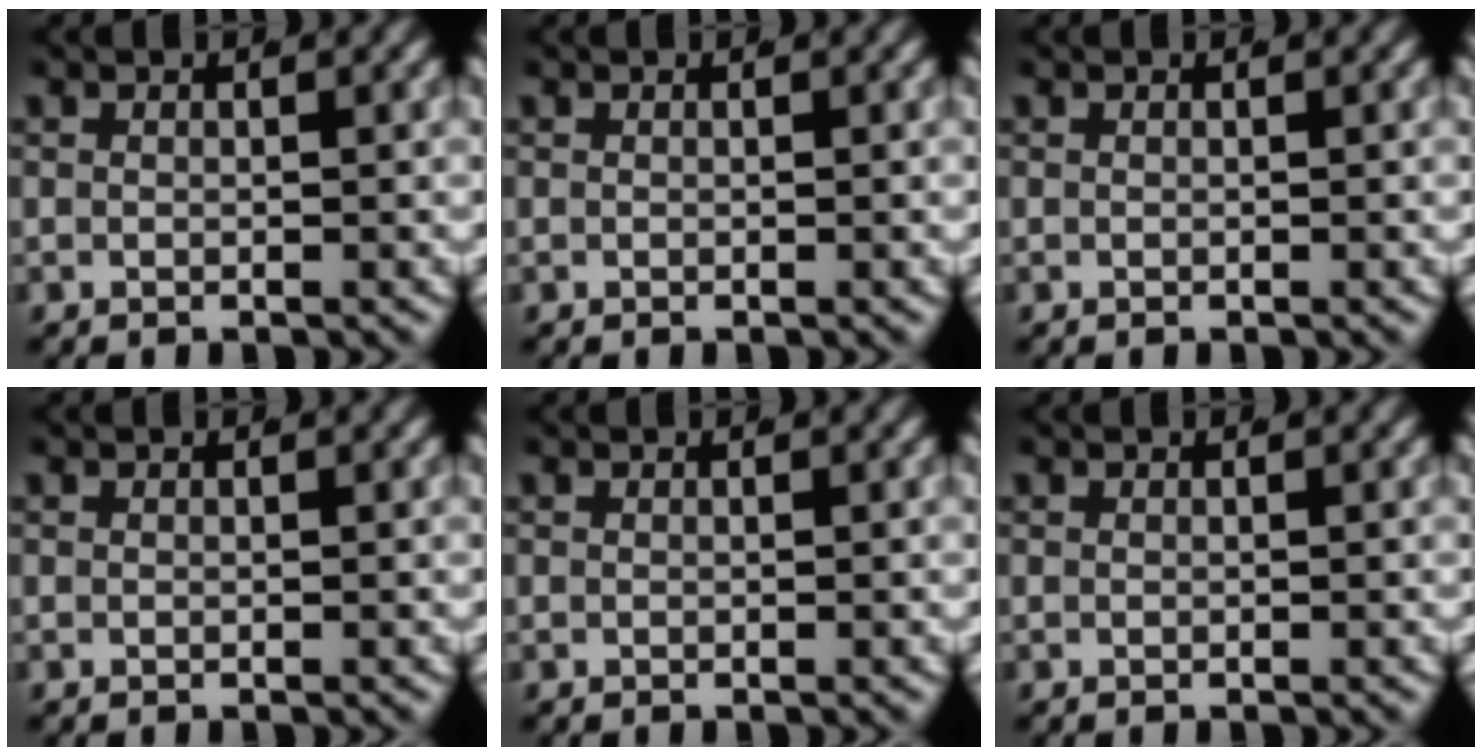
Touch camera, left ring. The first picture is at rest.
{"total": 0.0}
{"total": 0.0}
{"total": 0.0}
{"total": 0.0}
{"total": 0.0}